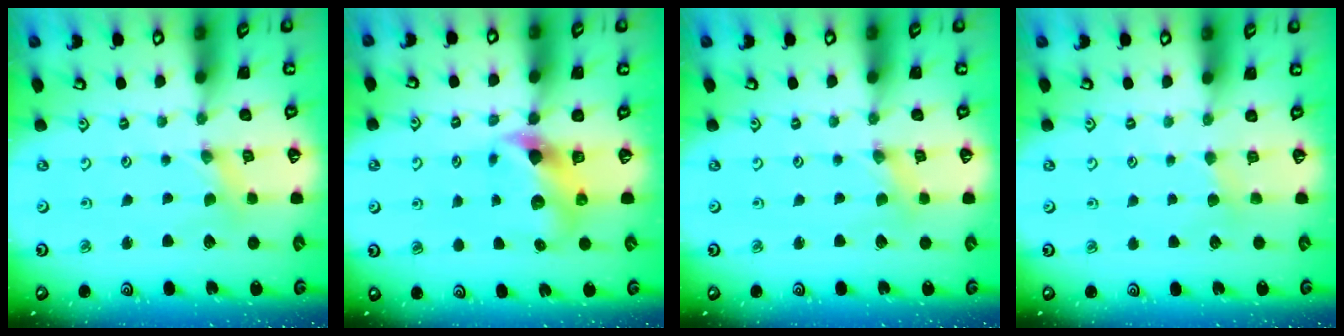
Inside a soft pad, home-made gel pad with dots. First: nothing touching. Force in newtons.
{"total": 7.5, "press": 7.4, "slide": 0.9}
{"total": 0.0}
{"total": 2.3, "press": 2.2, "slide": 0.3}